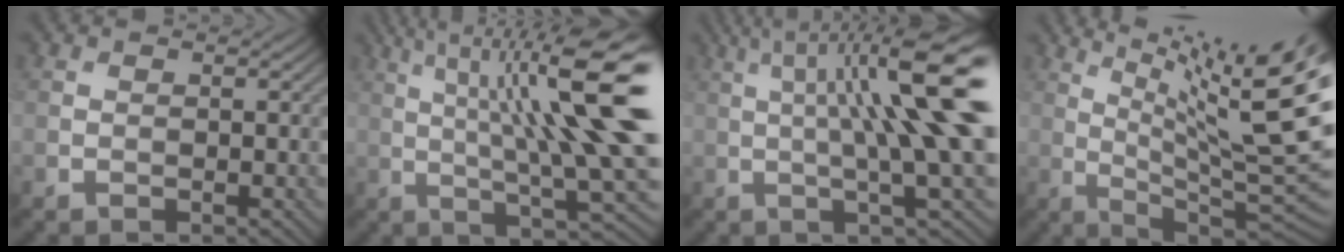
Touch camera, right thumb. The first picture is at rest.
{"total": 17.5, "force": [4.7, 4.1, 16.3], "torque": [-0.254, 0.021, 0.084]}
{"total": 14.8, "force": [2.8, 2.5, 14.3], "torque": [-0.219, 0.006, 0.063]}
{"total": 17.4, "force": [7.1, 3.4, 15.6], "torque": [-0.220, 0.002, 0.124]}